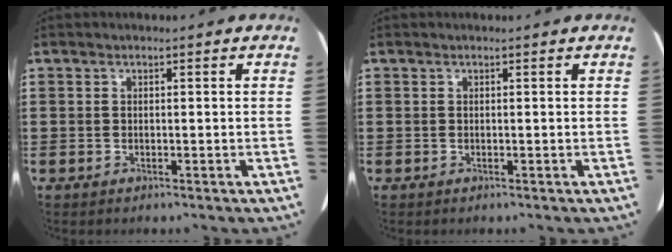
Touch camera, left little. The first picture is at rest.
{"total": 0.0}